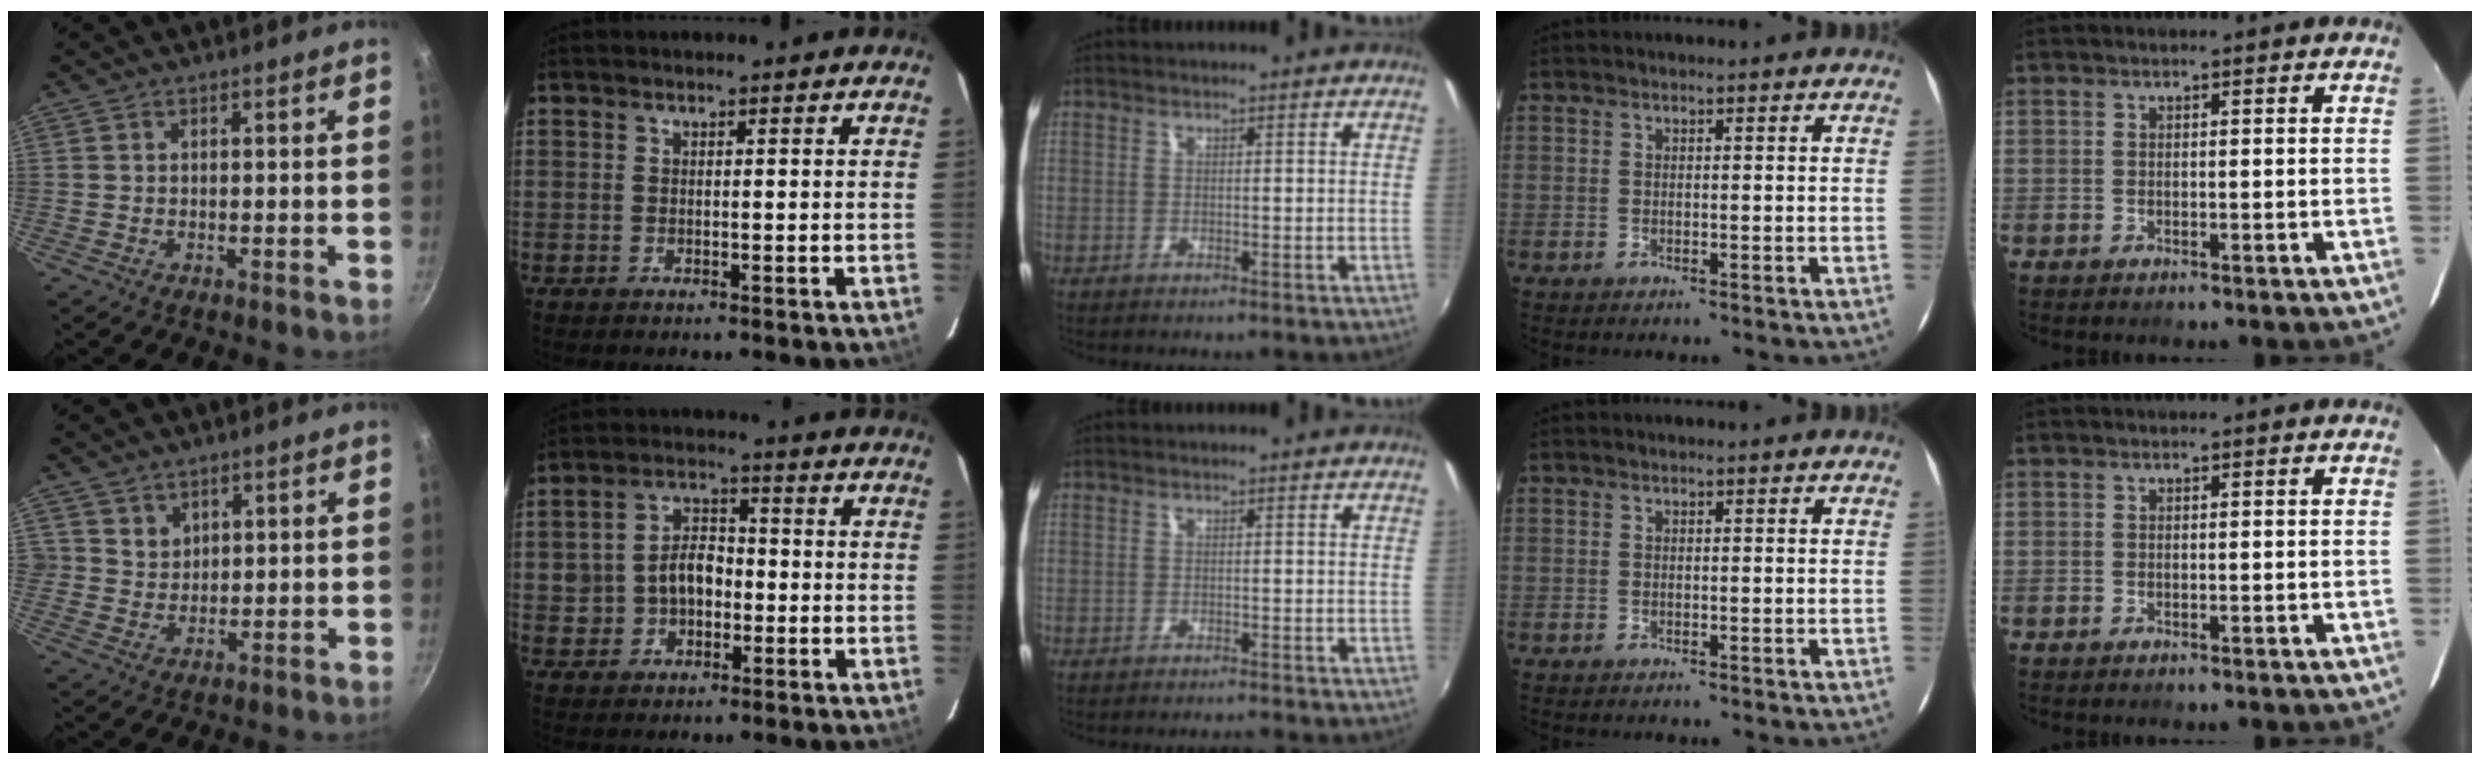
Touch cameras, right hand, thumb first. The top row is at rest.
{"thumb": {"total": 3.4, "force": [1.9, 2.8, 0.4], "torque": [0.013, -0.002, 0.037]}, "index": {"total": 7.0, "force": [-1.3, 5.6, 3.9], "torque": [-0.075, 0.023, -0.010]}, "middle": {"total": 1.2, "force": [-1.2, 0.0, 0.2], "torque": [-0.005, -0.007, -0.019]}}